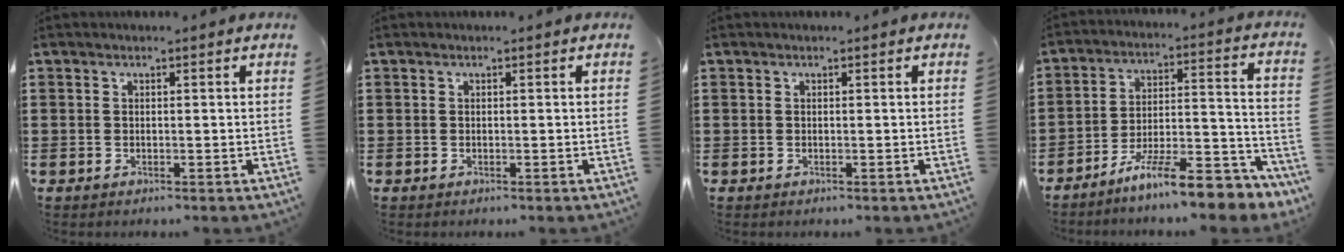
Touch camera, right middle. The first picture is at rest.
{"total": 0.0}
{"total": 0.0}
{"total": 12.1, "force": [-9.8, 1.4, 6.9], "torque": [-0.110, 0.023, -0.182]}